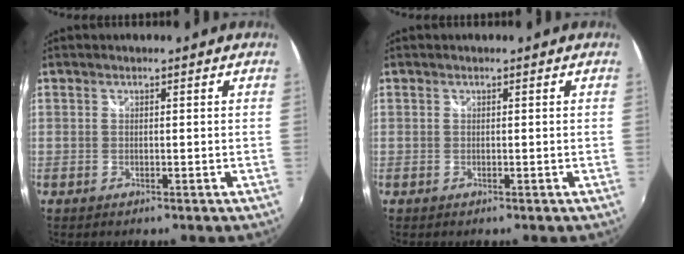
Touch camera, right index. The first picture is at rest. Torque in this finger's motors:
{"motor_torque": [0.06, 0.06, 0.00, 0.01]}